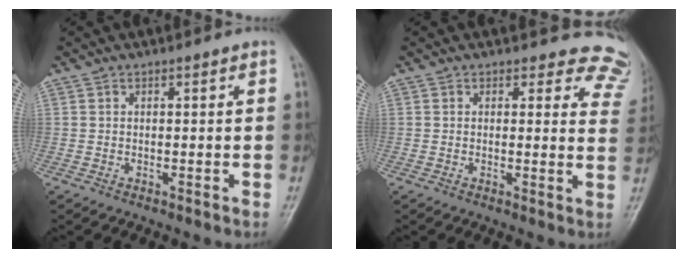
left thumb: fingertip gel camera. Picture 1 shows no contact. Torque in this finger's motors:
{"motor_torque": [0.07, -0.02, -0.14, -0.31, 0.01]}